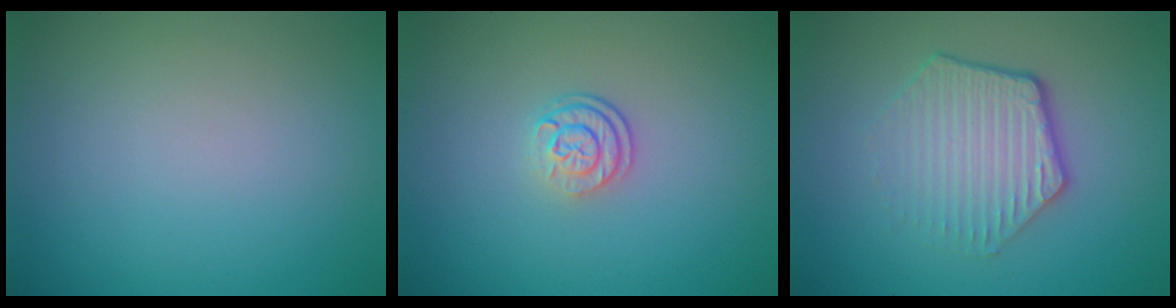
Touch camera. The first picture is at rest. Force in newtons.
{"total": 2.6, "press": 1.9, "slide": 1.8}
{"total": 4.5, "press": 3.2, "slide": 3.1}